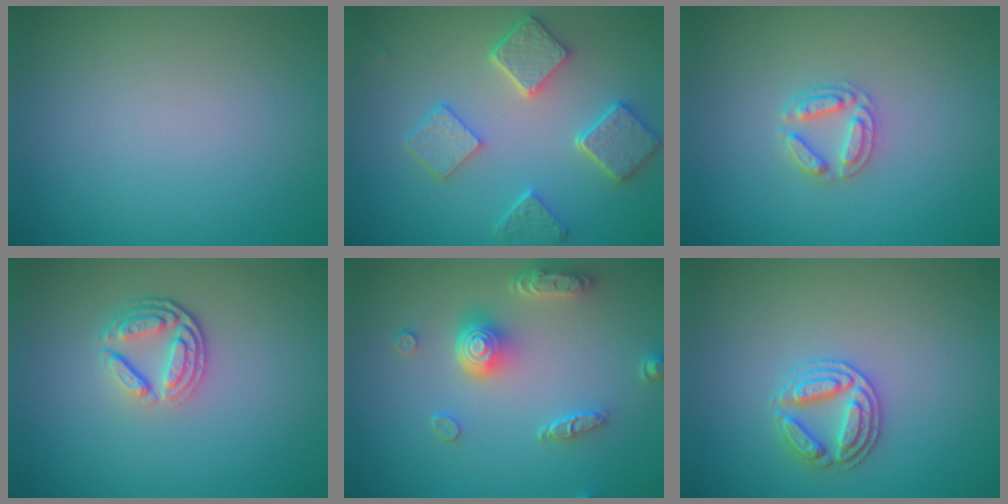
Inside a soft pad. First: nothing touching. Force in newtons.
{"total": 5.5, "press": 4.5, "slide": 3.3}
{"total": 2.5, "press": 2.5, "slide": 0.4}
{"total": 3.8, "press": 2.8, "slide": 2.5}
{"total": 4.8, "press": 3.7, "slide": 3.0}
{"total": 2.8, "press": 2.8, "slide": 0.2}